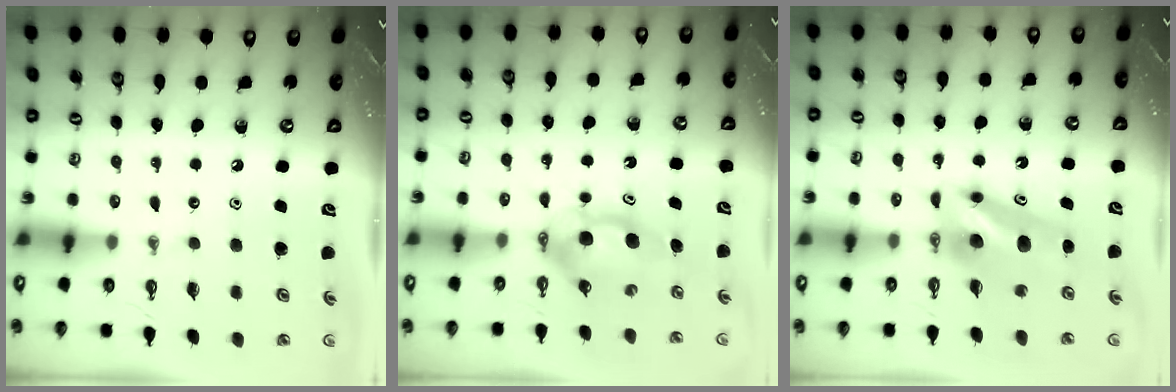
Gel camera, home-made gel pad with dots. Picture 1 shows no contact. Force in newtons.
{"total": 6.0, "press": 5.8, "slide": 1.6}
{"total": 6.6, "press": 6.6, "slide": 0.5}